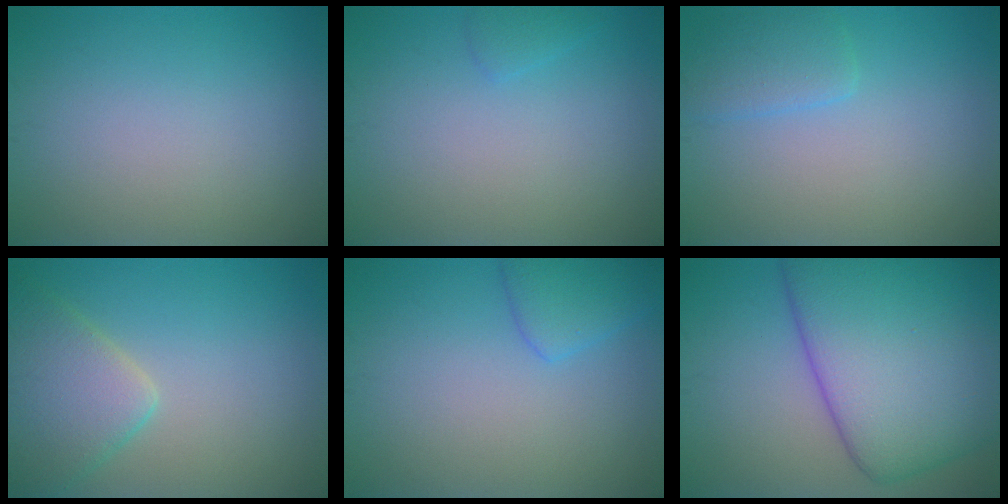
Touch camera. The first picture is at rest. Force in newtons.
{"total": 0.9, "press": 0.9, "slide": 0.1}
{"total": 2.4, "press": 2.3, "slide": 0.2}
{"total": 5.0, "press": 5.0, "slide": 0.5}
{"total": 2.6, "press": 2.6, "slide": 0.2}
{"total": 13.6, "press": 13.6, "slide": 0.4}